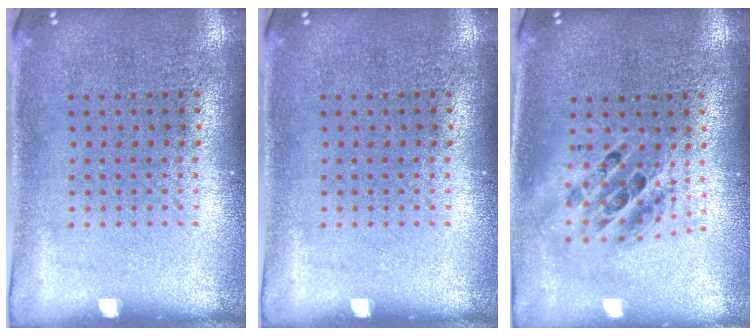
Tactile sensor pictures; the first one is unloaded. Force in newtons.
{"total": 0.0}
{"total": 1.7, "press": 1.4, "slide": 1.0}